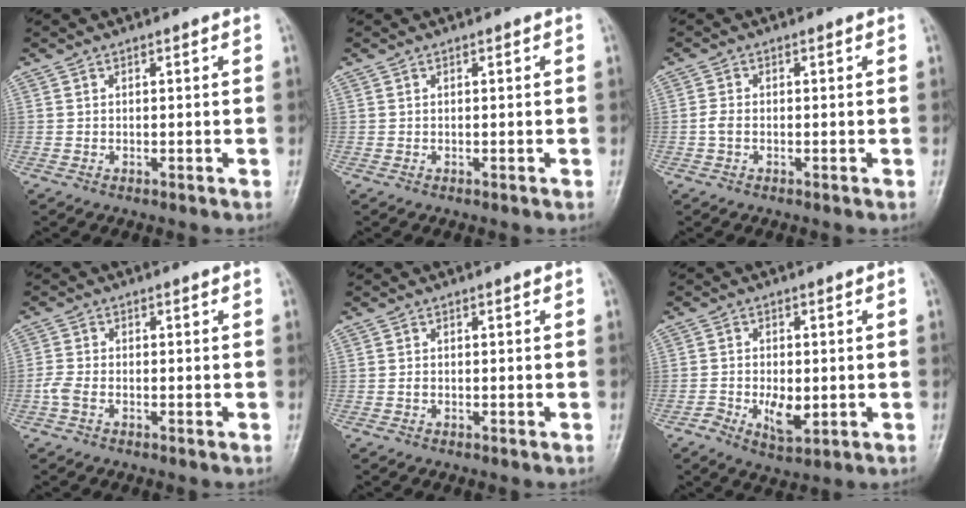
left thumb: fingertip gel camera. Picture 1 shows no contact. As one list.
[{"total": 0.0}, {"total": 1.6, "force": [-0.4, 1.0, 1.2], "torque": [-0.023, 0.004, -0.009]}, {"total": 2.5, "force": [-1.1, 1.4, 1.7], "torque": [-0.040, 0.006, -0.026]}, {"total": 0.6, "force": [-0.2, 0.4, 0.4], "torque": [-0.005, 0.004, -0.002]}, {"total": 5.8, "force": [-1.4, 3.2, 4.7], "torque": [-0.077, -0.002, -0.020]}]